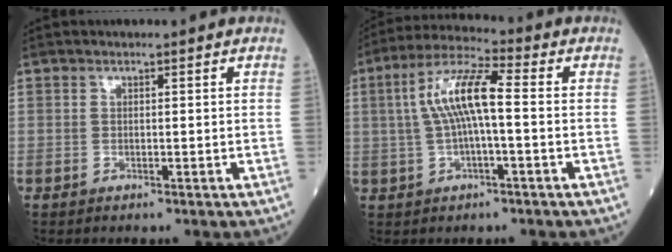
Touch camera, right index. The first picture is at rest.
{"total": 9.2, "force": [0.5, 1.6, 9.1], "torque": [-0.185, 0.027, 0.005]}